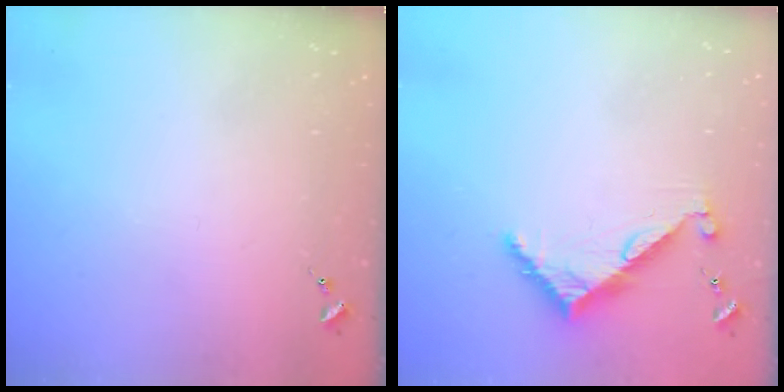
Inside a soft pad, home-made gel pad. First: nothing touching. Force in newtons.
{"total": 7.3, "press": 7.3, "slide": 0.6}